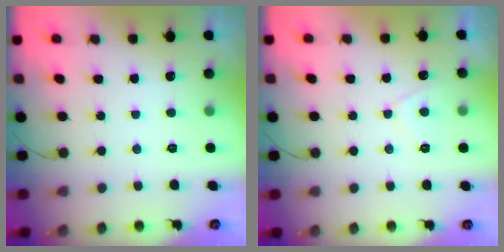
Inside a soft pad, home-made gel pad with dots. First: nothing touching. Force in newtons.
{"total": 2.2, "press": 2.2, "slide": 0.5}